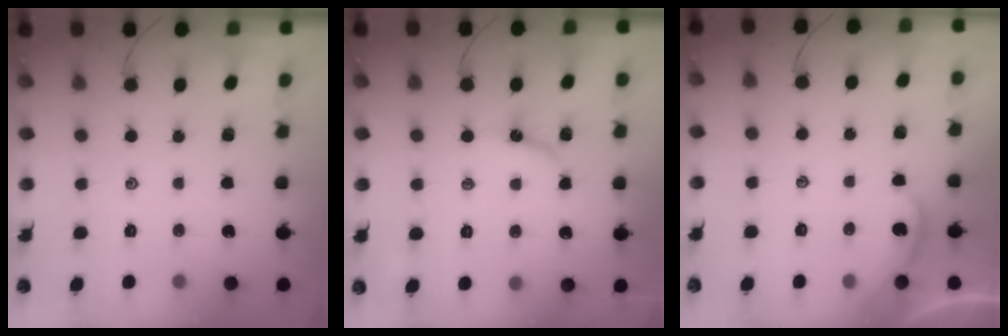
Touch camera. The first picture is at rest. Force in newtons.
{"total": 4.4, "press": 4.4, "slide": 0.4}
{"total": 0.9, "press": 0.9, "slide": 0.1}